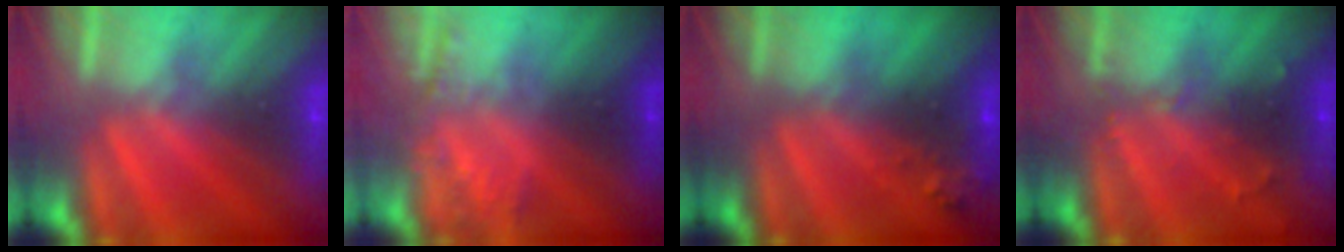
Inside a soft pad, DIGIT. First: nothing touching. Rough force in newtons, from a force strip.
{"total": 2.1}
{"total": 7.1}
{"total": 2.8}